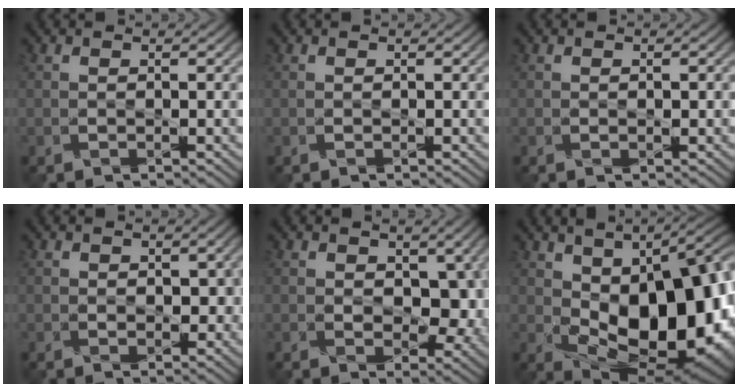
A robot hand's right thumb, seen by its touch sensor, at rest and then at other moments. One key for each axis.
{"total": 0.0}
{"total": 1.1, "fx": -0.1, "fy": 0.5, "fz": 0.9, "tx": -0.014, "ty": -0.003, "tz": 0.001}
{"total": 2.6, "fx": 0.0, "fy": 1.7, "fz": 1.9, "tx": -0.033, "ty": -0.006, "tz": 0.003}
{"total": 5.9, "fx": 0.6, "fy": 3.9, "fz": 4.4, "tx": -0.073, "ty": -0.011, "tz": 0.013}
{"total": 19.8, "fx": -0.9, "fy": 11.7, "fz": 16.0, "tx": -0.222, "ty": -0.040, "tz": 0.011}